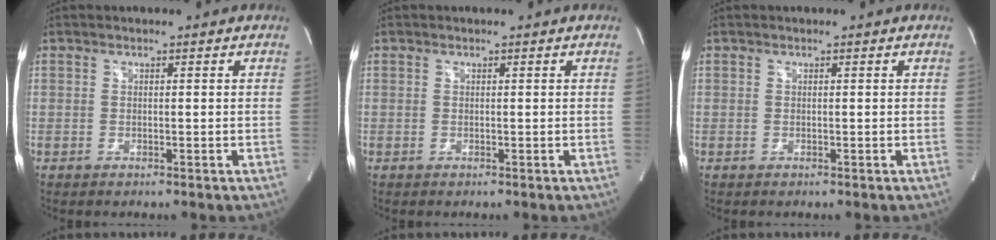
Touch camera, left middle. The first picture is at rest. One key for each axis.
{"total": 0.0}
{"total": 0.0}